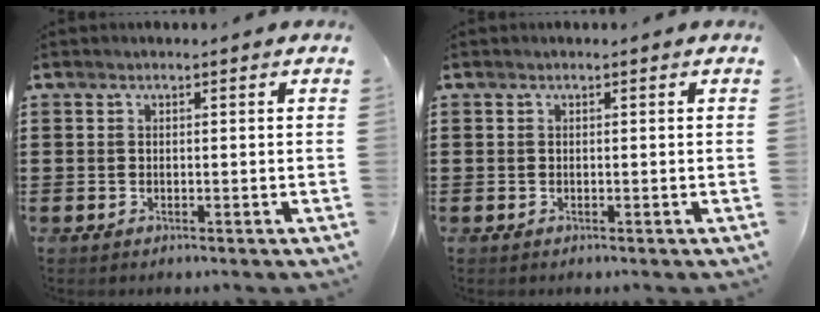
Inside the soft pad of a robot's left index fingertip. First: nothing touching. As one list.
[{"total": 0.0}]